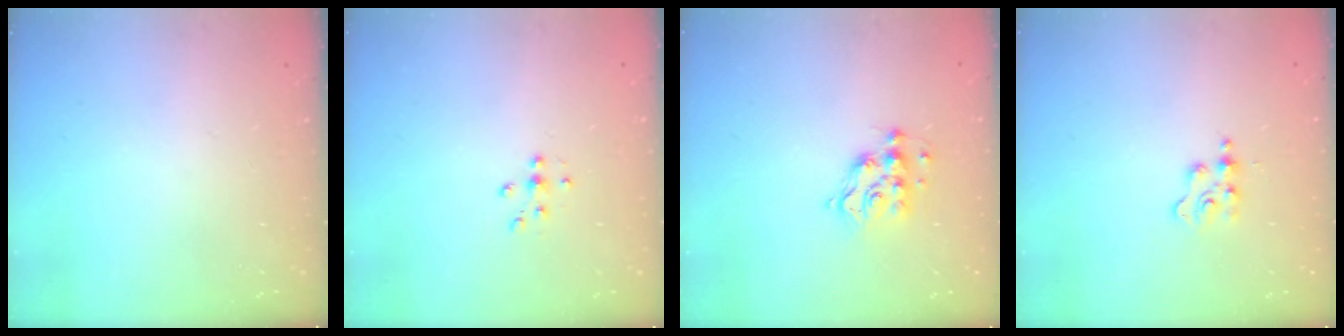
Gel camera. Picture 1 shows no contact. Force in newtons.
{"total": 5.7, "press": 5.5, "slide": 1.3}
{"total": 8.6, "press": 8.6, "slide": 0.5}
{"total": 2.1, "press": 2.1, "slide": 0.4}